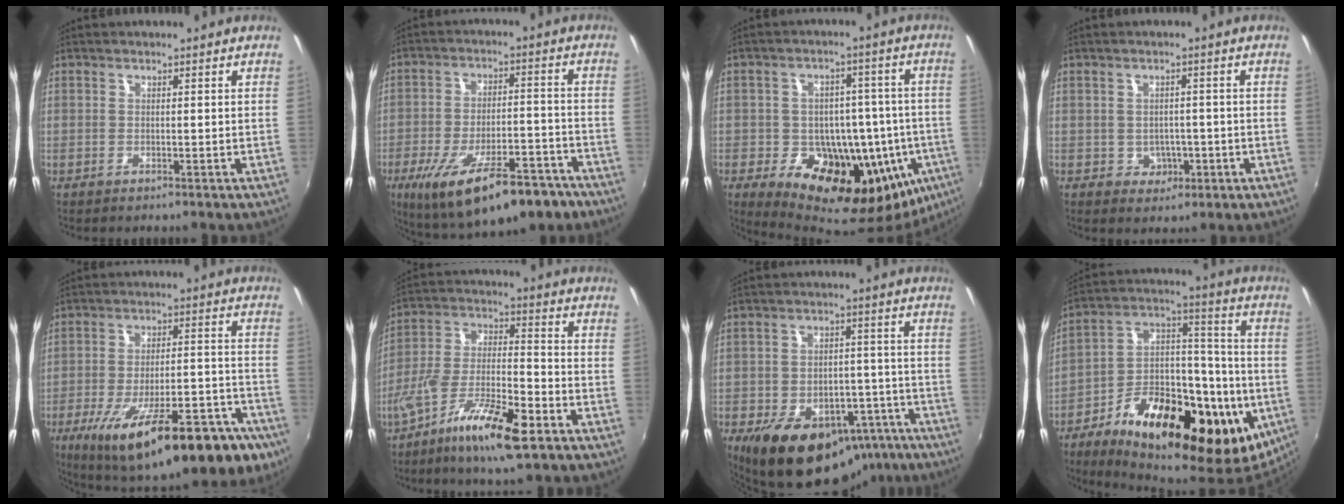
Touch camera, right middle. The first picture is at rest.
{"total": 19.9, "force": [-12.7, 6.8, 13.8], "torque": [-0.241, -0.035, -0.184]}
{"total": 24.4, "force": [-7.5, 16.1, 16.7], "torque": [-0.271, -0.004, -0.085]}
{"total": 3.9, "force": [-0.8, 3.6, 1.2], "torque": [-0.027, 0.005, -0.001]}
{"total": 26.1, "force": [-15.5, 7.7, 19.5], "torque": [-0.310, -0.047, -0.214]}
{"total": 13.8, "force": [-8.2, 2.8, 10.7], "torque": [-0.216, -0.021, -0.153]}
{"total": 20.5, "force": [-12.5, 12.1, 10.7], "torque": [-0.200, 0.008, -0.154]}
{"total": 29.8, "force": [-11.9, 14.4, 23.3], "torque": [-0.365, -0.001, -0.176]}